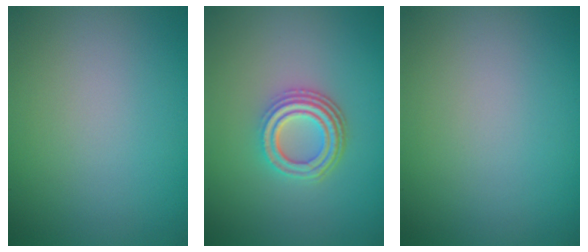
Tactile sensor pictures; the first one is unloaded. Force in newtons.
{"total": 4.3, "press": 3.2, "slide": 2.9}
{"total": 0.0}